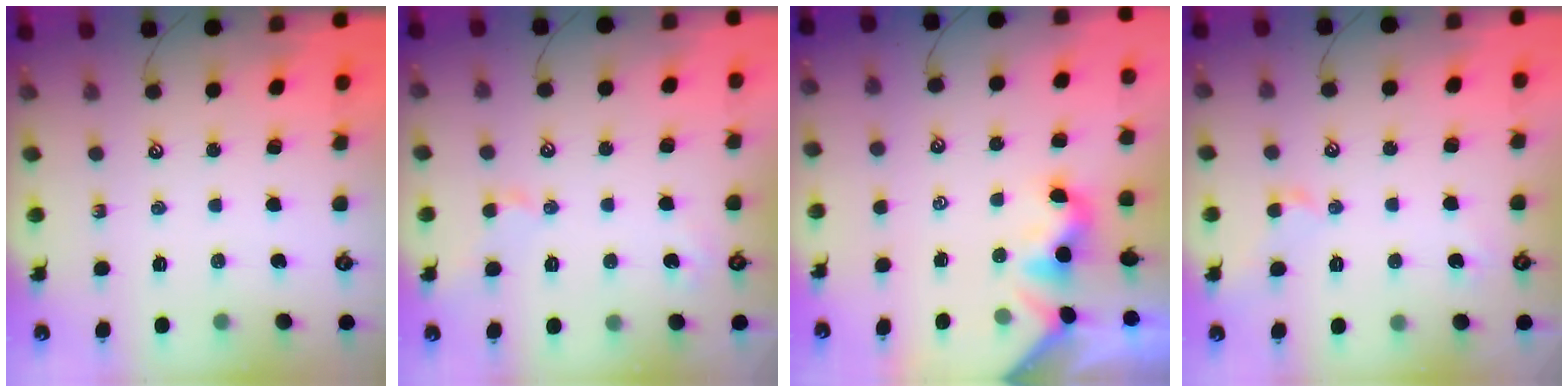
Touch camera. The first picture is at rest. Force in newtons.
{"total": 2.1, "press": 2.0, "slide": 0.6}
{"total": 1.9, "press": 1.9, "slide": 0.6}
{"total": 1.3, "press": 1.2, "slide": 0.4}